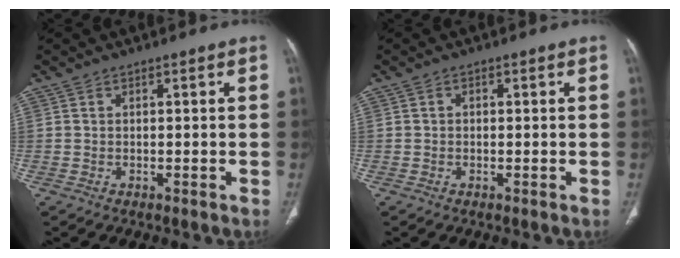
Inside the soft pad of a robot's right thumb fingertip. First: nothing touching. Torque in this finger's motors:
{"motor_torque": [-0.33, 0.09, -0.34, 0.22, 0.01]}